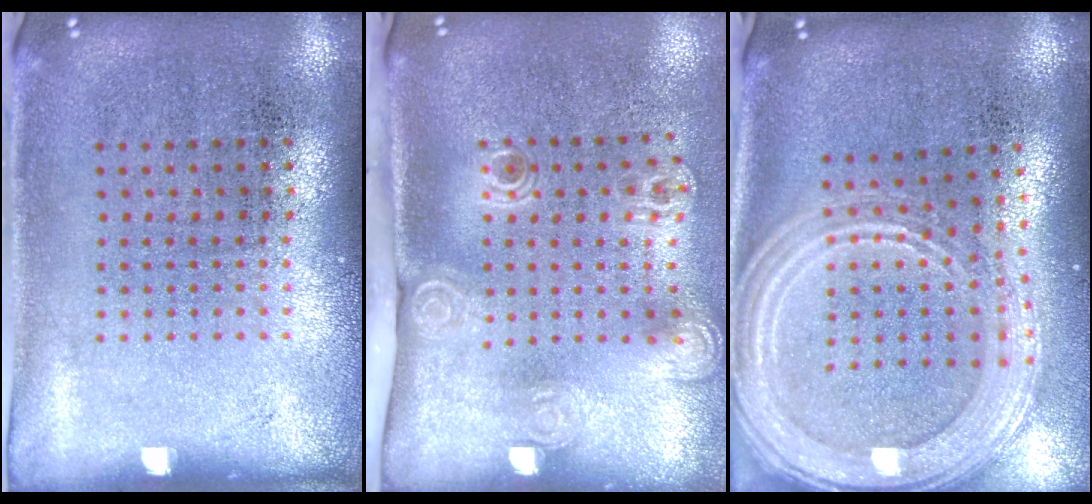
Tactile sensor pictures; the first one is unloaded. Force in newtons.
{"total": 2.1, "press": 1.5, "slide": 1.5}
{"total": 3.0, "press": 2.5, "slide": 1.6}